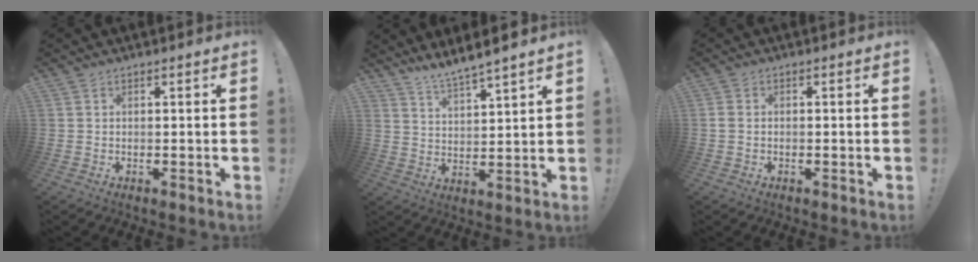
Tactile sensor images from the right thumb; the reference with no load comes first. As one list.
[{"total": 6.4, "force": [6.1, -0.4, 1.8], "torque": [-0.043, -0.048, 0.109]}, {"total": 1.3, "force": [0.0, 0.9, 0.9], "torque": [-0.026, 0.007, 0.001]}]